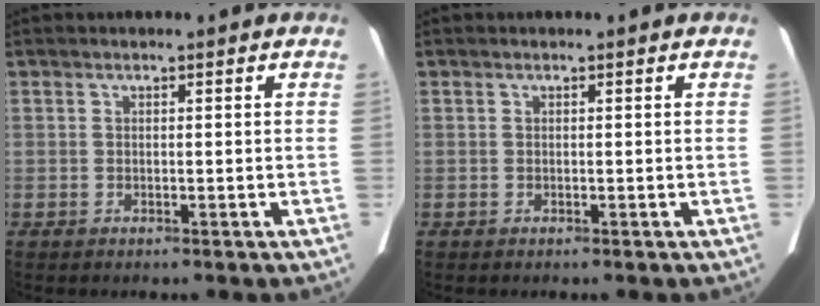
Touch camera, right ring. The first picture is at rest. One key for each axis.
{"total": 0.0}